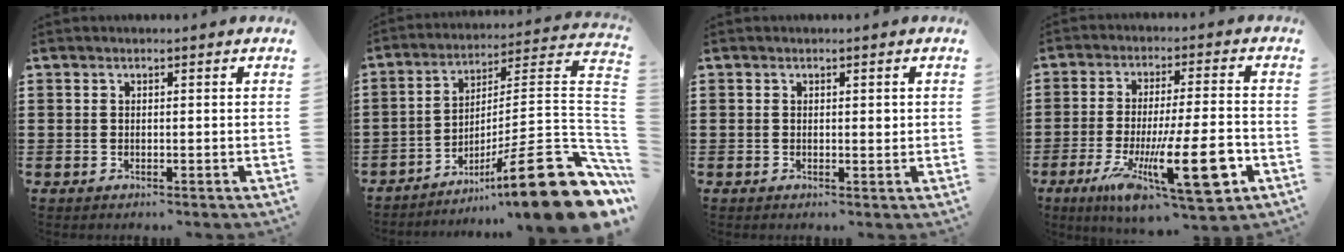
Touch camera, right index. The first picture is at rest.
{"total": 16.8, "force": [-9.0, 2.4, 14.0], "torque": [-0.199, 0.009, -0.153]}
{"total": 0.9, "force": [0.3, 0.5, 0.7], "torque": [-0.007, 0.000, 0.002]}
{"total": 18.9, "force": [-6.5, 5.6, 16.8], "torque": [-0.279, -0.006, -0.090]}